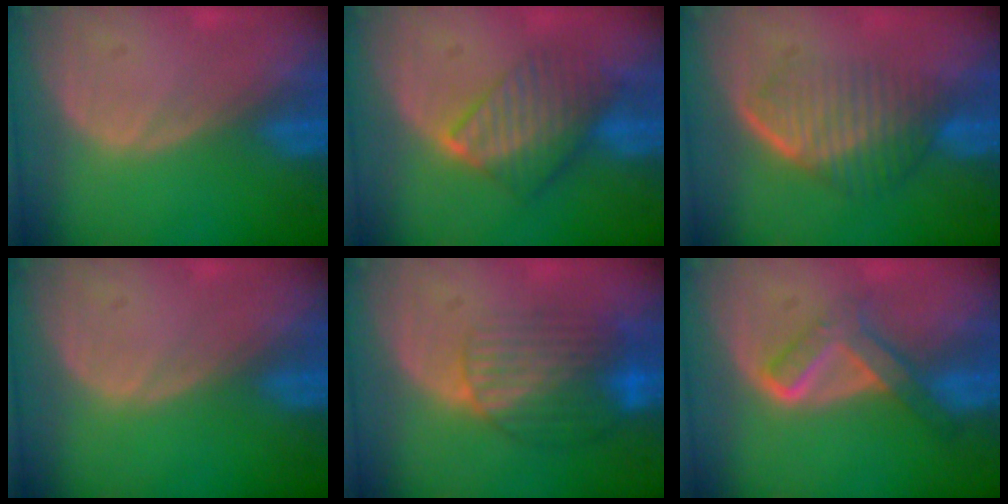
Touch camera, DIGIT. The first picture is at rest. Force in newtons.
{"total": 6.6, "press": 6.6, "slide": 0.9}
{"total": 7.0, "press": 6.1, "slide": 3.5}
{"total": 0.0}
{"total": 8.5, "press": 7.3, "slide": 4.3}
{"total": 5.3, "press": 5.3, "slide": 0.2}